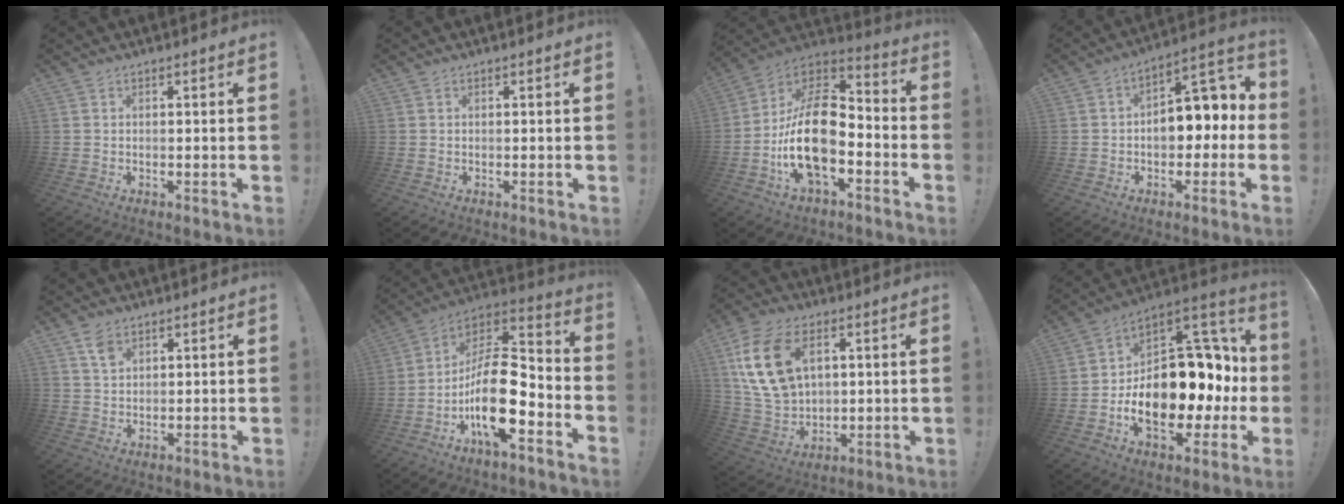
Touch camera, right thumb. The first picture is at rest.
{"total": 0.0}
{"total": 20.1, "force": [-5.1, 11.0, 16.0], "torque": [-0.313, 0.027, -0.082]}
{"total": 11.7, "force": [0.4, 7.4, 9.1], "torque": [-0.114, 0.000, 0.011]}
{"total": 4.4, "force": [2.6, 2.5, 2.5], "torque": [-0.040, -0.007, 0.047]}
{"total": 19.9, "force": [-6.2, 8.1, 17.0], "torque": [-0.308, 0.035, -0.098]}
{"total": 17.3, "force": [5.7, 11.6, 11.6], "torque": [-0.226, -0.015, 0.104]}
{"total": 21.6, "force": [-4.1, 12.9, 16.8], "torque": [-0.242, 0.007, -0.048]}